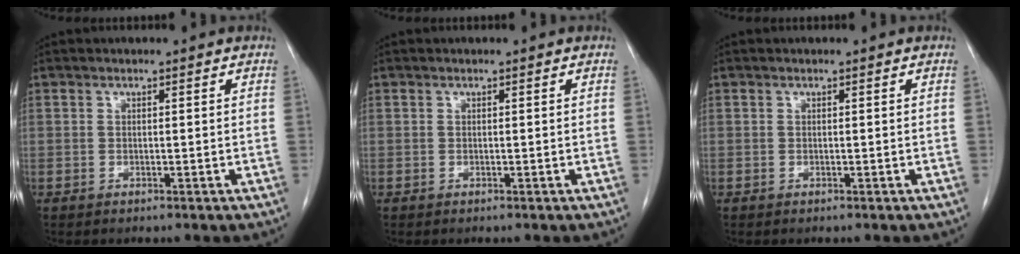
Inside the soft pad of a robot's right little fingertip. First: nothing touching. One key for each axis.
{"total": 0.0}
{"total": 0.0}